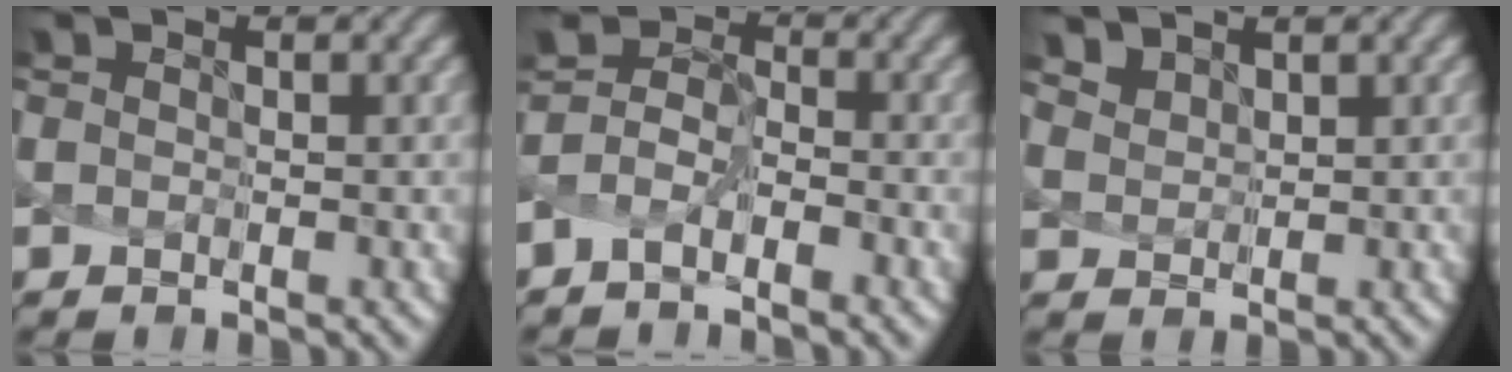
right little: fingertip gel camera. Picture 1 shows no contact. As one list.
[{"total": 1.7, "force": [-1.6, 0.3, 0.7], "torque": [-0.017, -0.002, -0.037]}, {"total": 3.9, "force": [2.6, 2.4, 1.7], "torque": [-0.051, 0.017, 0.037]}]